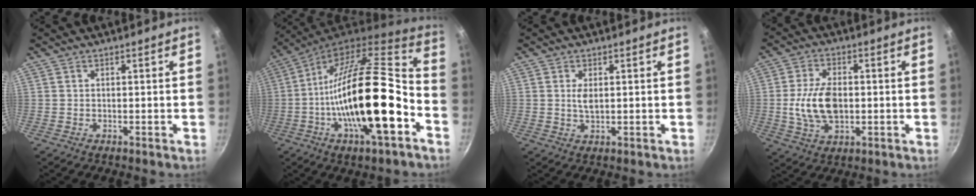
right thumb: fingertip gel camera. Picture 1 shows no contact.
{"total": 24.9, "force": [-7.4, 7.9, 22.4], "torque": [-0.355, 0.026, -0.134]}
{"total": 2.5, "force": [0.5, 1.2, 2.1], "torque": [-0.038, -0.004, 0.011]}
{"total": 10.8, "force": [-0.4, 6.4, 8.6], "torque": [-0.155, 0.005, -0.007]}